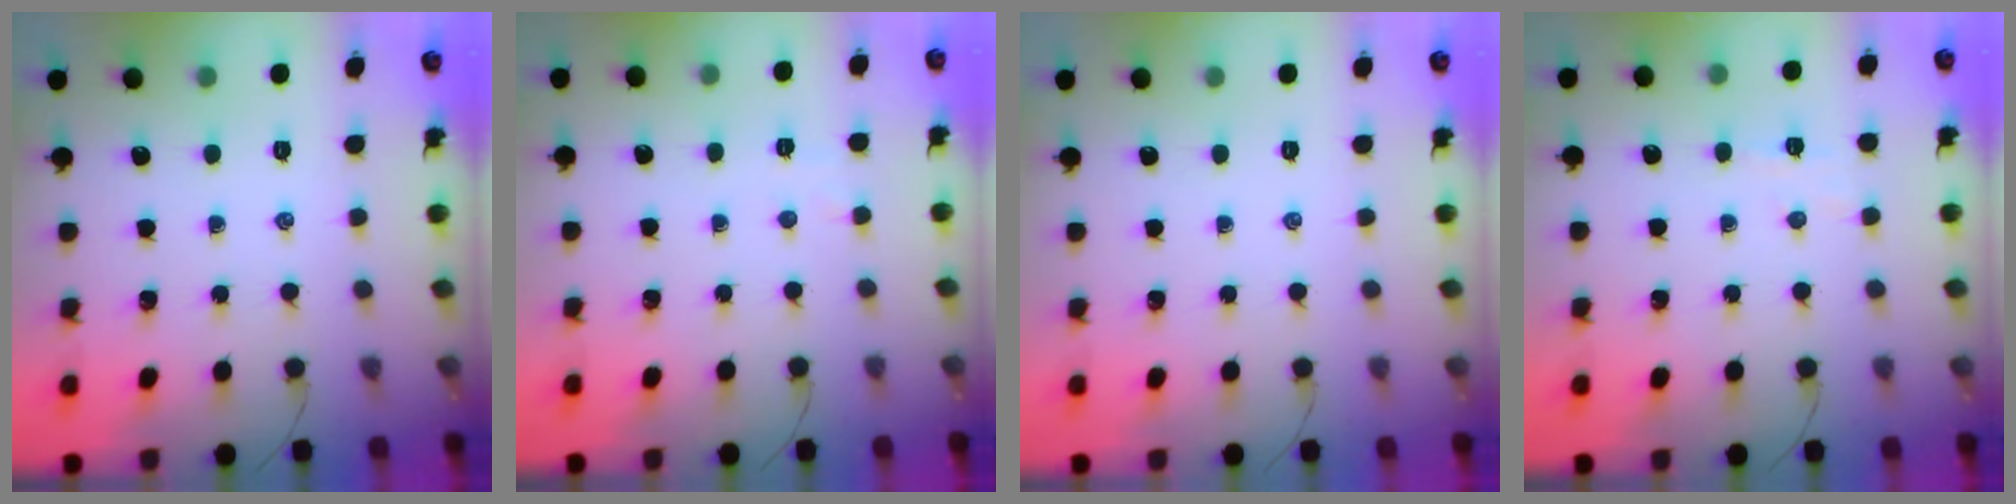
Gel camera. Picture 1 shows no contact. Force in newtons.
{"total": 2.5, "press": 2.4, "slide": 0.7}
{"total": 0.0}
{"total": 3.8, "press": 3.6, "slide": 1.1}